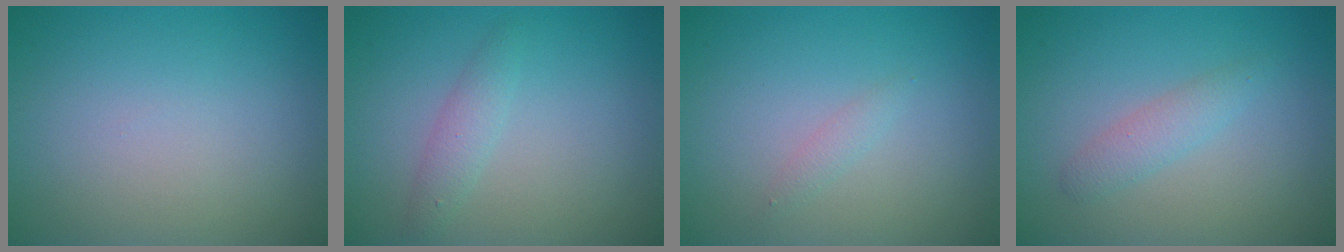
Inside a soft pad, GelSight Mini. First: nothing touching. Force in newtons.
{"total": 1.6, "press": 1.6, "slide": 0.1}
{"total": 0.8, "press": 0.8, "slide": 0.1}
{"total": 1.8, "press": 1.8, "slide": 0.0}